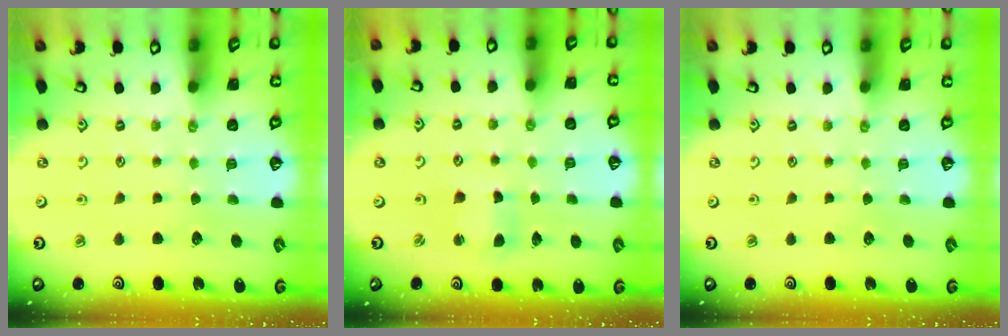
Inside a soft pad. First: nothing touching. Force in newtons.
{"total": 2.7, "press": 2.7, "slide": 0.2}
{"total": 0.0}